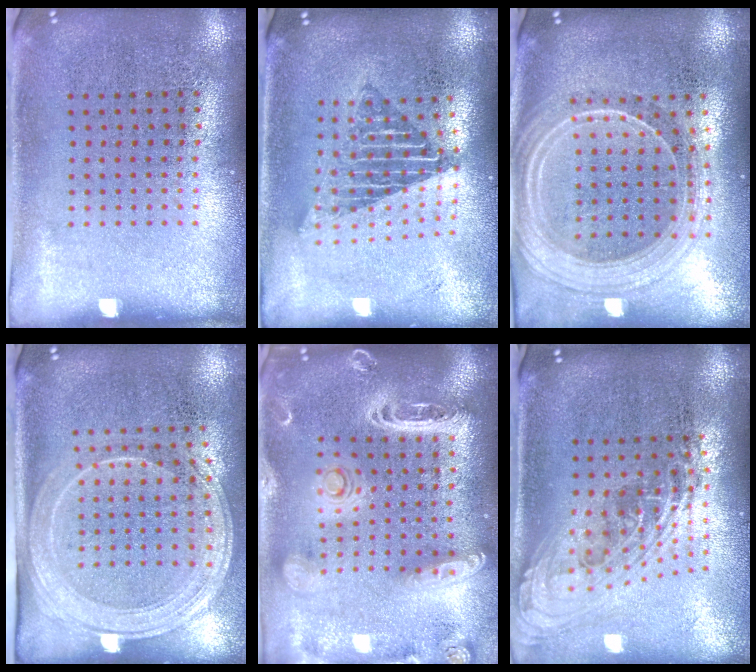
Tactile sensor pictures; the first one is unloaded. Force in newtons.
{"total": 1.6, "press": 1.4, "slide": 0.9}
{"total": 2.3, "press": 2.0, "slide": 1.1}
{"total": 2.1, "press": 1.8, "slide": 1.0}
{"total": 3.0, "press": 2.5, "slide": 1.5}
{"total": 2.2, "press": 1.6, "slide": 1.5}